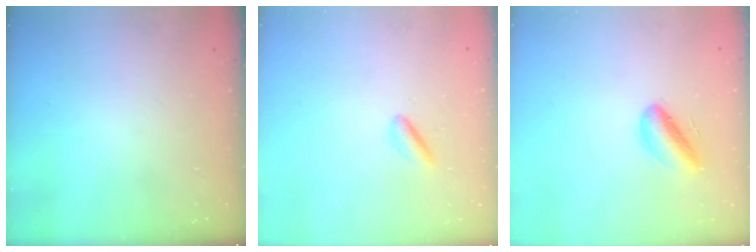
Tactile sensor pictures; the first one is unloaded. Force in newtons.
{"total": 2.7, "press": 2.6, "slide": 0.7}
{"total": 7.8, "press": 7.4, "slide": 2.4}